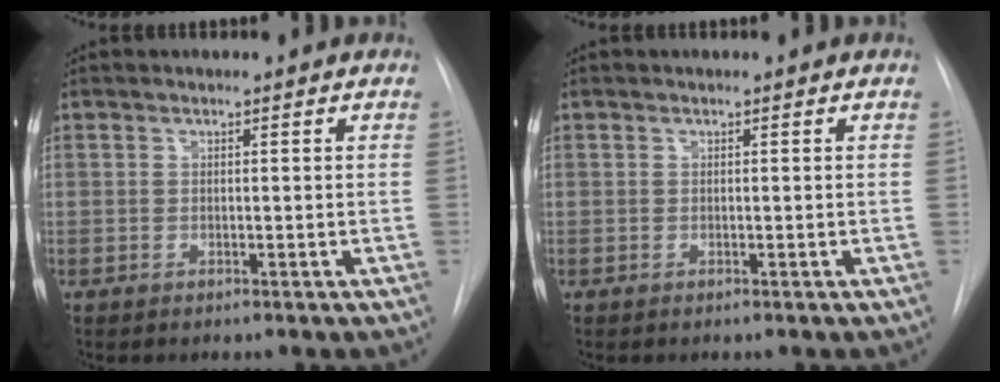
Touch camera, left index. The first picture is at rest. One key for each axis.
{"total": 0.0}